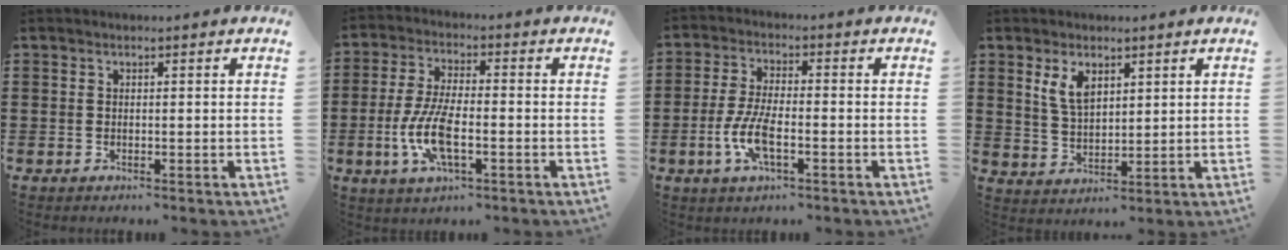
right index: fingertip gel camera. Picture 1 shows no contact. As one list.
[{"total": 8.8, "force": [-2.6, 3.0, 7.8], "torque": [-0.176, -0.013, -0.051]}, {"total": 6.9, "force": [-2.4, 2.3, 6.1], "torque": [-0.141, -0.011, -0.050]}, {"total": 4.9, "force": [2.6, 2.4, 3.4], "torque": [-0.075, 0.005, 0.047]}]